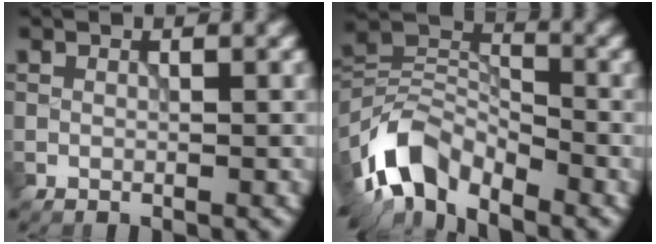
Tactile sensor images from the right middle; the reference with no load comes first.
{"total": 8.3, "force": [-5.6, 4.0, 4.7], "torque": [-0.087, 0.002, -0.125]}